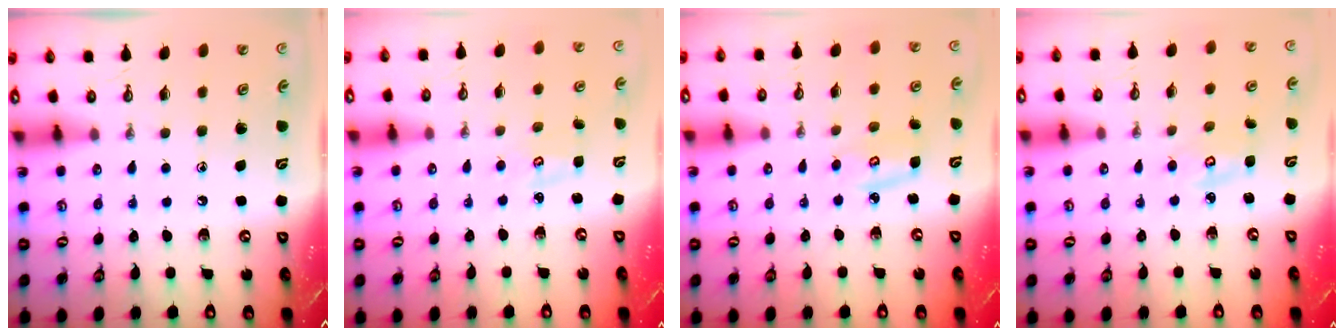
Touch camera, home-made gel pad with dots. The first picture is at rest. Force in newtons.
{"total": 1.9, "press": 1.9, "slide": 0.2}
{"total": 5.1, "press": 5.1, "slide": 0.2}
{"total": 3.3, "press": 3.3, "slide": 0.4}